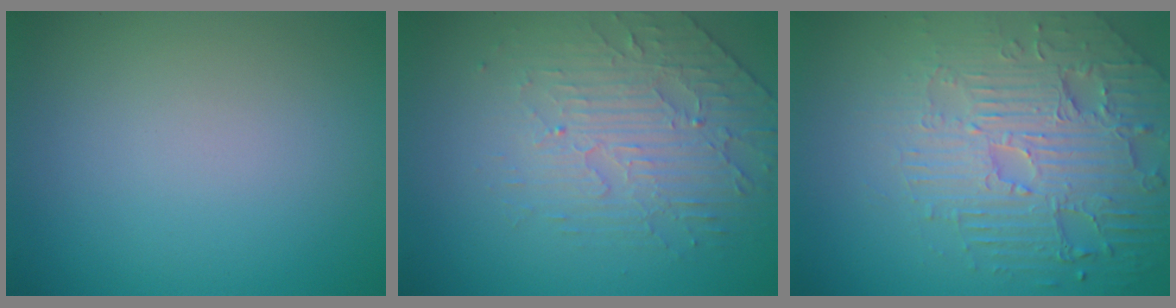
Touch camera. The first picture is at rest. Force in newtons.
{"total": 4.7, "press": 3.3, "slide": 3.3}
{"total": 6.9, "press": 5.3, "slide": 4.4}